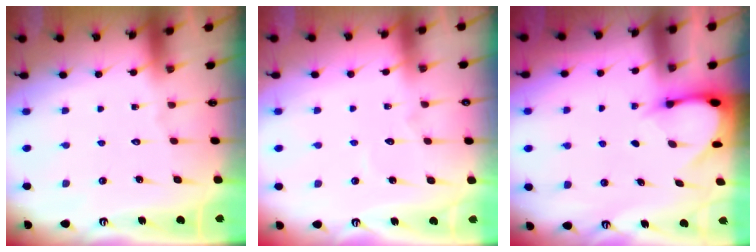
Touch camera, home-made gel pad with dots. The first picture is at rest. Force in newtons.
{"total": 3.2, "press": 3.2, "slide": 0.2}
{"total": 3.7, "press": 3.6, "slide": 0.3}